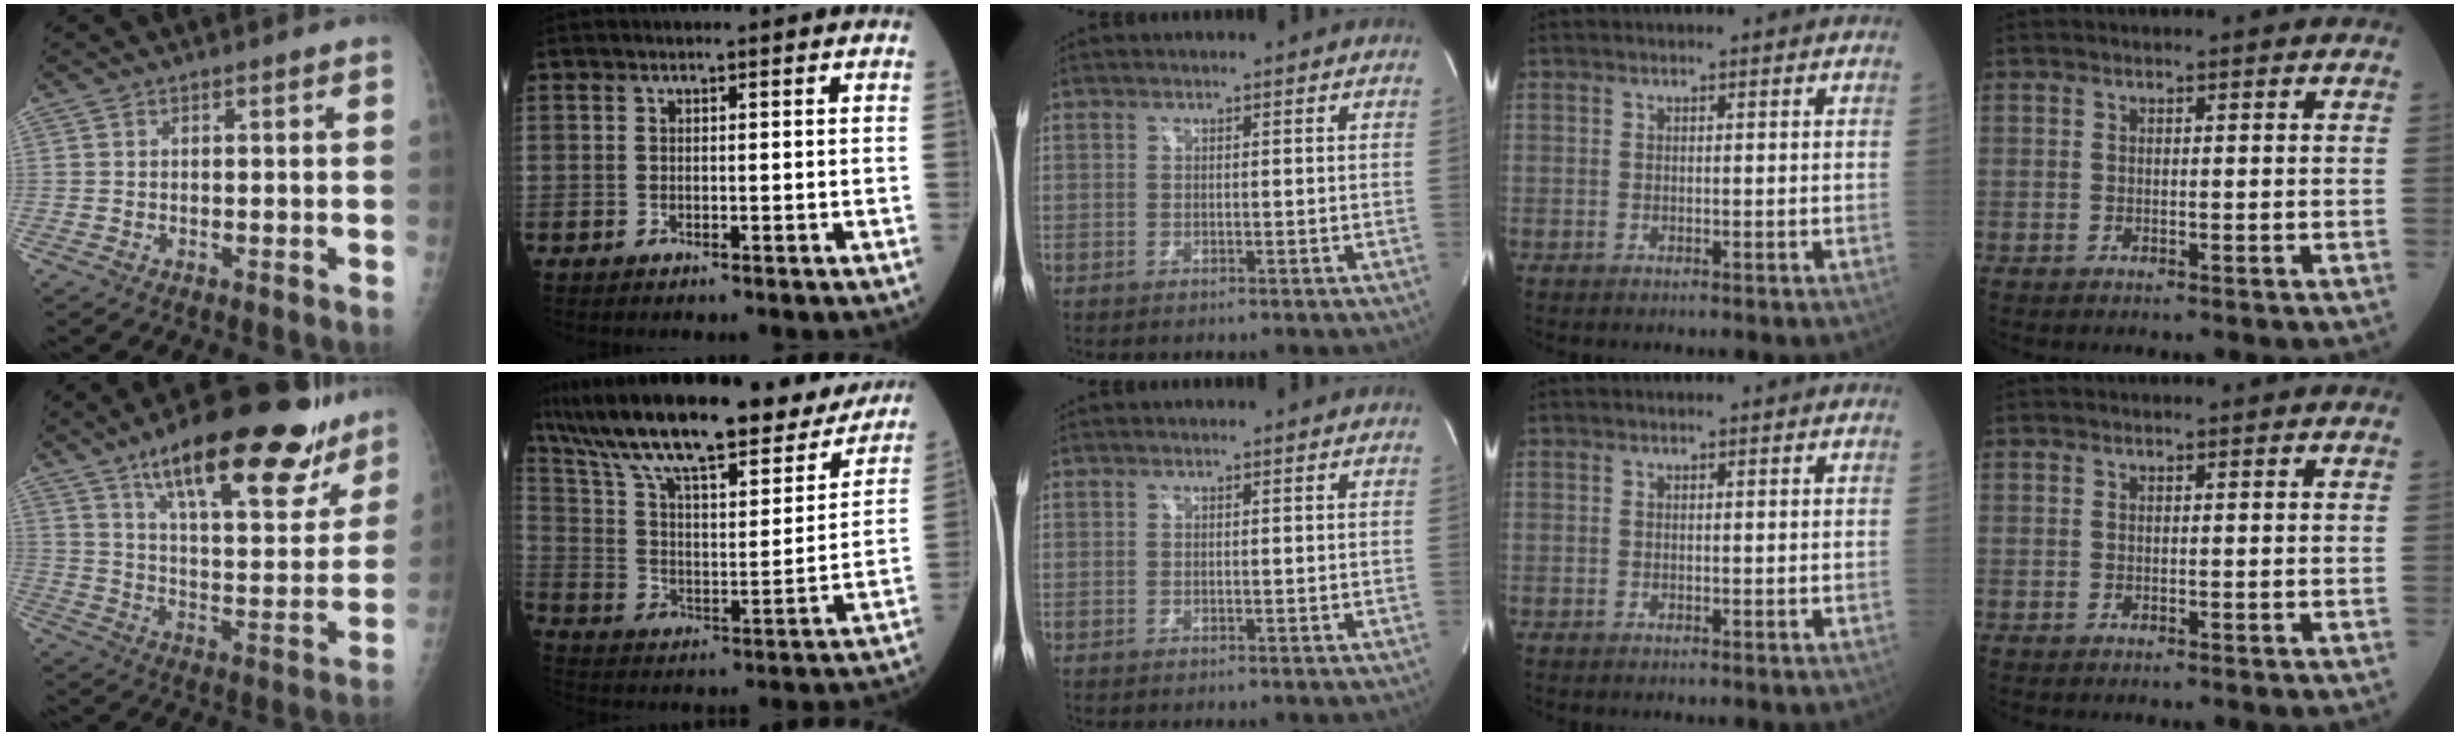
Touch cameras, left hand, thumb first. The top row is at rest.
{"thumb": {"total": 26.2, "force": [17.2, 8.9, 17.7], "torque": [-0.213, -0.054, 0.260]}, "index": {"total": 27.8, "force": [22.9, 6.5, 14.3], "torque": [-0.241, 0.002, 0.338]}}